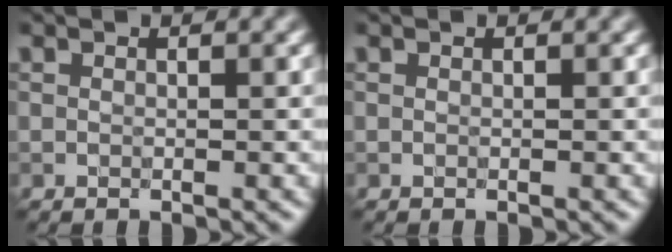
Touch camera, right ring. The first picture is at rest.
{"total": 0.0}